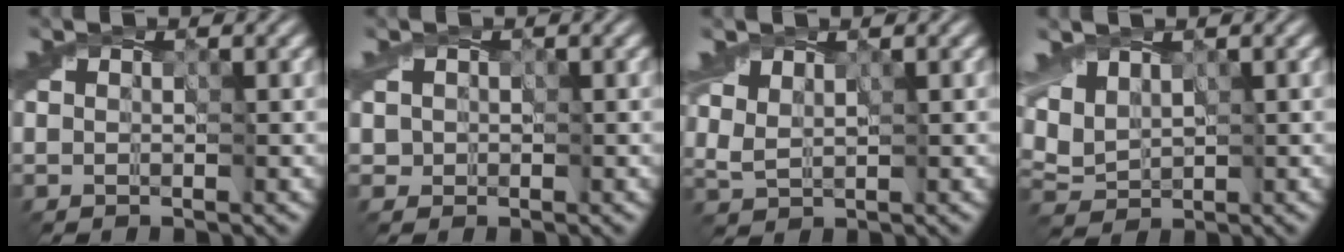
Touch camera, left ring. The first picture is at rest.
{"total": 0.9, "force": [0.2, 0.8, -0.2], "torque": [0.014, 0.002, -0.003]}
{"total": 1.9, "force": [1.6, 1.0, 0.6], "torque": [-0.018, 0.002, 0.037]}
{"total": 3.2, "force": [2.2, 1.9, 1.2], "torque": [-0.044, 0.003, 0.060]}